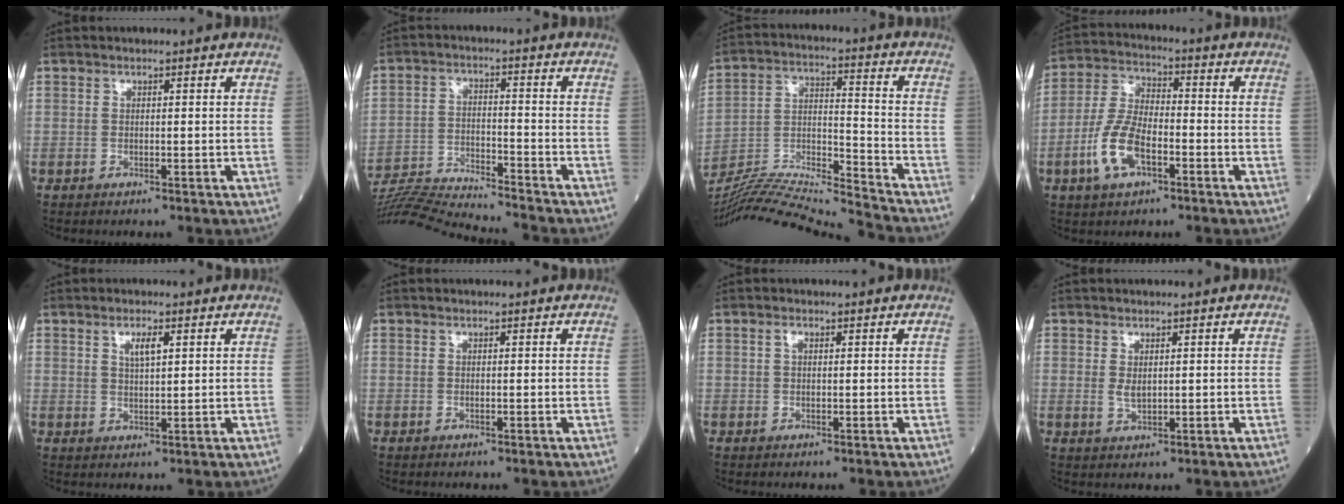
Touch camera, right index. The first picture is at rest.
{"total": 14.1, "force": [-13.6, -1.3, 3.2], "torque": [-0.055, -0.004, -0.234]}
{"total": 20.1, "force": [-19.1, -2.0, 5.9], "torque": [-0.113, -0.008, -0.327]}
{"total": 9.4, "force": [-3.7, 4.0, 7.7], "torque": [-0.176, 0.004, -0.073]}
{"total": 2.8, "force": [1.3, 0.7, 2.4], "torque": [-0.047, 0.000, 0.024]}
{"total": 0.0}
{"total": 0.9, "force": [0.3, 0.5, 0.7], "torque": [-0.017, 0.003, 0.005]}
{"total": 1.6, "force": [0.4, 0.8, 1.3], "torque": [-0.023, -0.004, 0.011]}